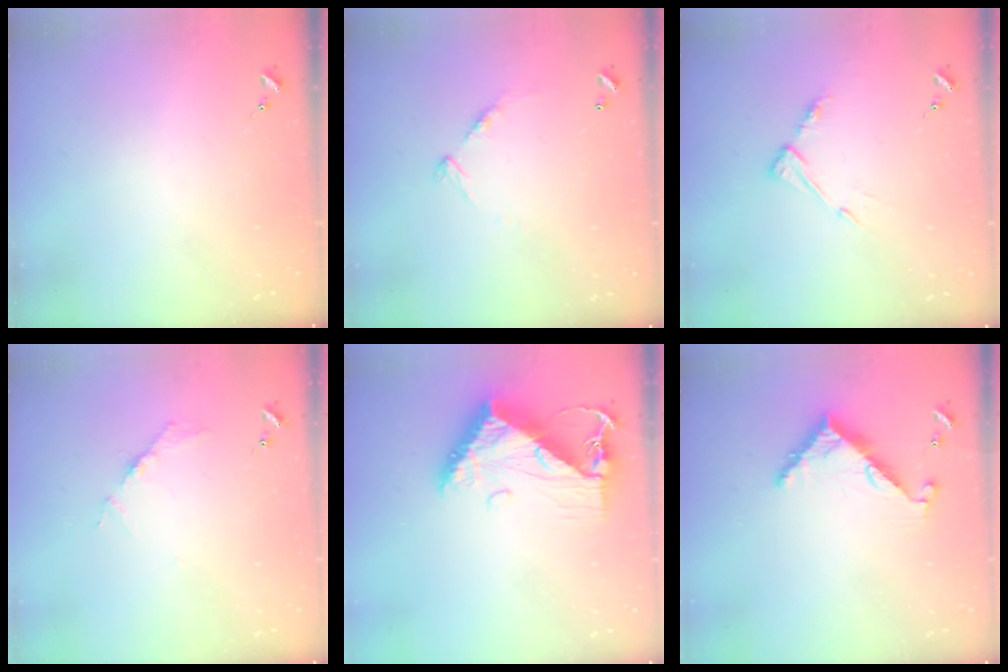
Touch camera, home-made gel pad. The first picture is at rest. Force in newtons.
{"total": 8.8, "press": 8.8, "slide": 0.7}
{"total": 6.8, "press": 6.8, "slide": 0.5}
{"total": 3.6, "press": 3.6, "slide": 0.4}
{"total": 10.2, "press": 10.2, "slide": 1.0}
{"total": 7.8, "press": 7.8, "slide": 0.1}